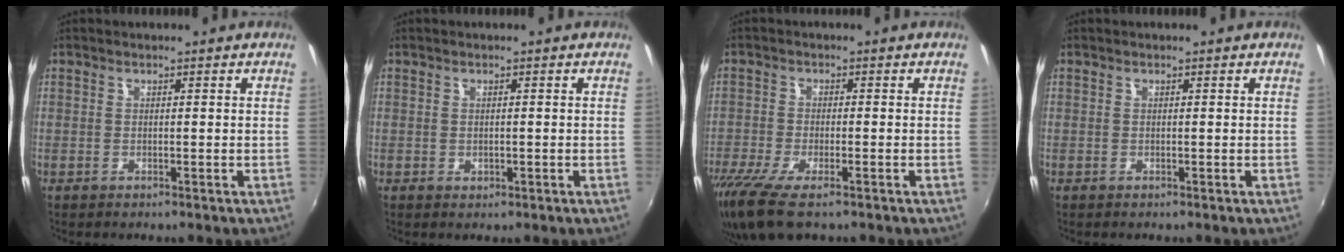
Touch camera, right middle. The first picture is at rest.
{"total": 2.4, "force": [-0.5, 2.0, 1.3], "torque": [-0.023, -0.002, -0.002]}
{"total": 10.3, "force": [-7.1, 2.5, 7.1], "torque": [-0.163, -0.043, -0.133]}
{"total": 0.0}